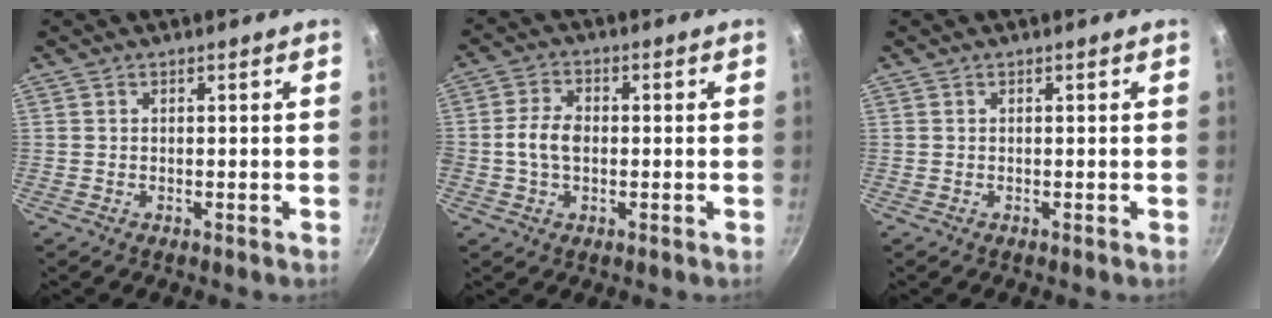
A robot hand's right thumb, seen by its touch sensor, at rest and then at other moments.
{"total": 6.0, "force": [-0.4, 4.0, 4.5], "torque": [-0.083, 0.016, -0.015]}
{"total": 0.0}